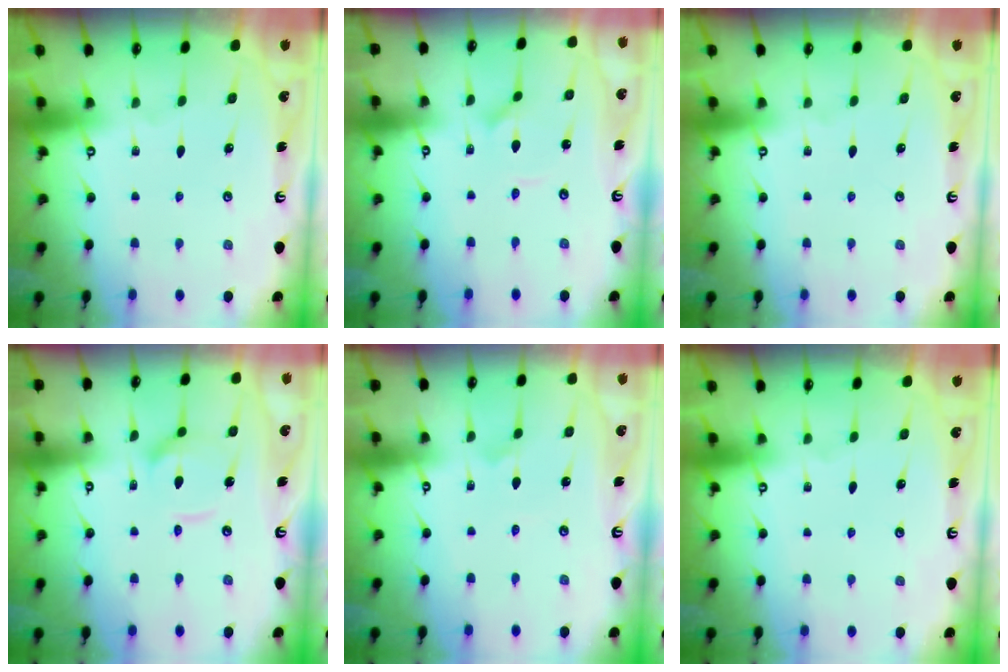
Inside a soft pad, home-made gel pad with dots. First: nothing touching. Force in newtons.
{"total": 0.8, "press": 0.8, "slide": 0.1}
{"total": 0.0}
{"total": 9.5, "press": 9.5, "slide": 0.9}
{"total": 0.8, "press": 0.8, "slide": 0.0}
{"total": 0.0}